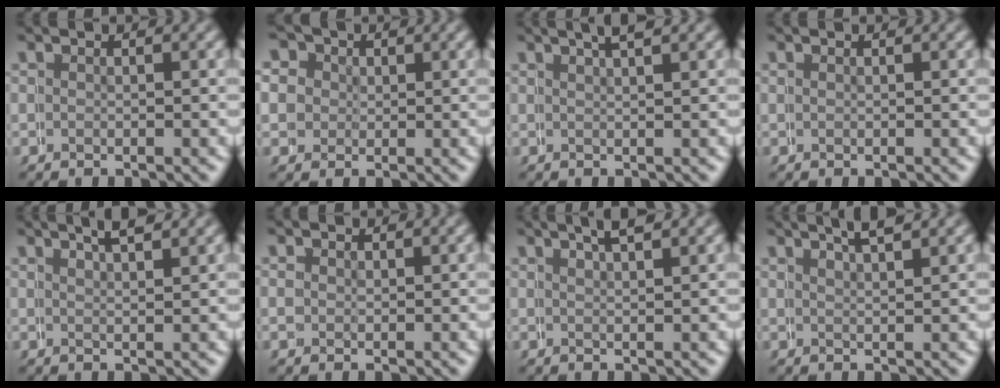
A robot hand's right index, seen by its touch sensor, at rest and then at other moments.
{"total": 7.2, "force": [3.1, 6.4, 1.2], "torque": [-0.033, 0.003, 0.040]}
{"total": 2.1, "force": [1.5, -0.6, 1.2], "torque": [-0.001, 0.015, 0.025]}
{"total": 0.0}
{"total": 2.4, "force": [2.0, -1.0, 1.0], "torque": [-0.004, 0.008, 0.035]}
{"total": 0.9, "force": [0.3, 0.4, -0.8], "torque": [0.010, -0.007, 0.004]}
{"total": 2.2, "force": [1.7, -0.7, 1.1], "torque": [-0.002, 0.010, 0.029]}
{"total": 2.8, "force": [2.4, -0.9, 1.1], "torque": [-0.005, 0.011, 0.041]}